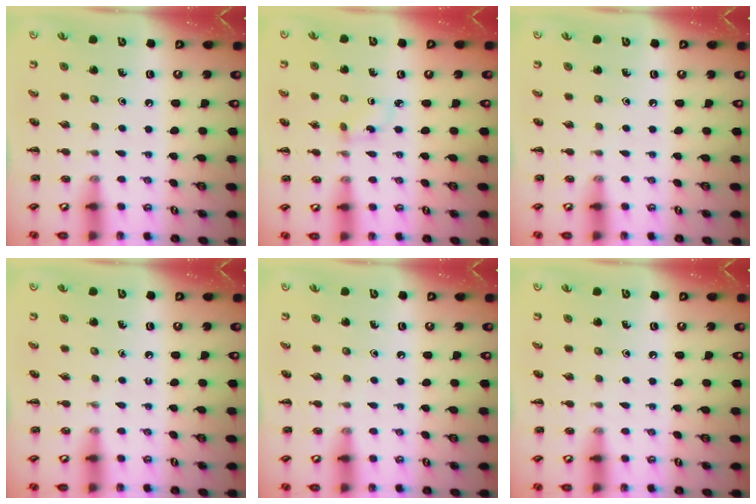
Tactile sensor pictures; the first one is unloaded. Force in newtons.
{"total": 2.9, "press": 2.7, "slide": 1.1}
{"total": 0.0}
{"total": 0.0}
{"total": 0.0}
{"total": 0.0}